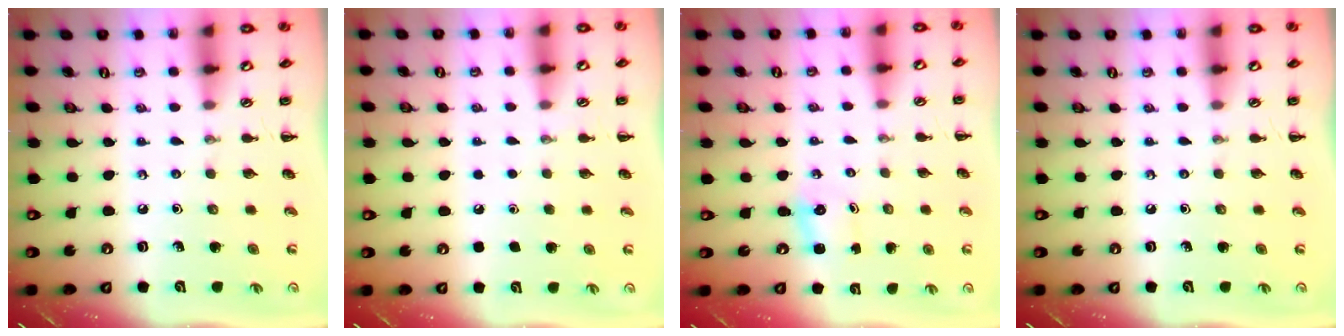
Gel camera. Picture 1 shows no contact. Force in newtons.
{"total": 1.6, "press": 1.6, "slide": 0.1}
{"total": 1.8, "press": 1.7, "slide": 0.6}
{"total": 0.0}